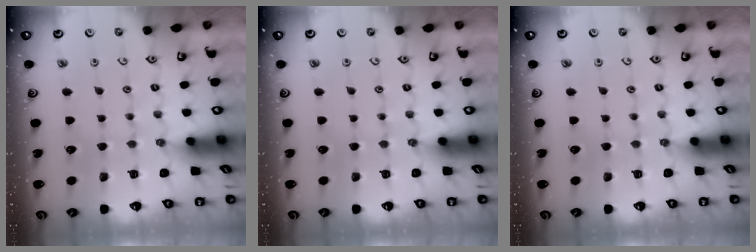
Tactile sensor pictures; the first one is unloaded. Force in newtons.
{"total": 0.0}
{"total": 0.0}